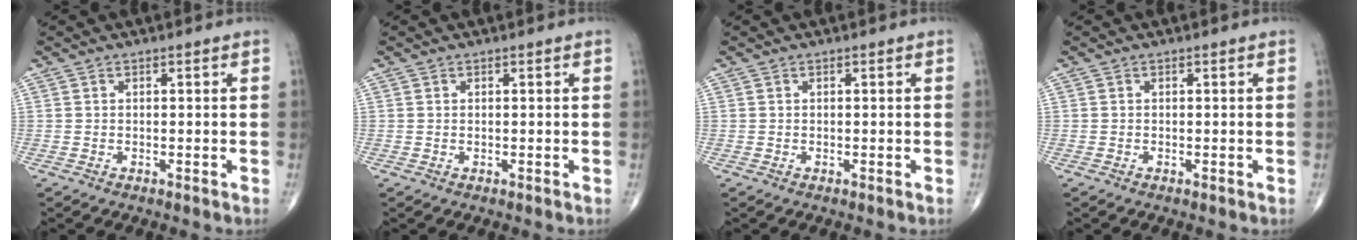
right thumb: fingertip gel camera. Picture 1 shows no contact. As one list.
[{"total": 0.0}, {"total": 0.0}, {"total": 0.0}]